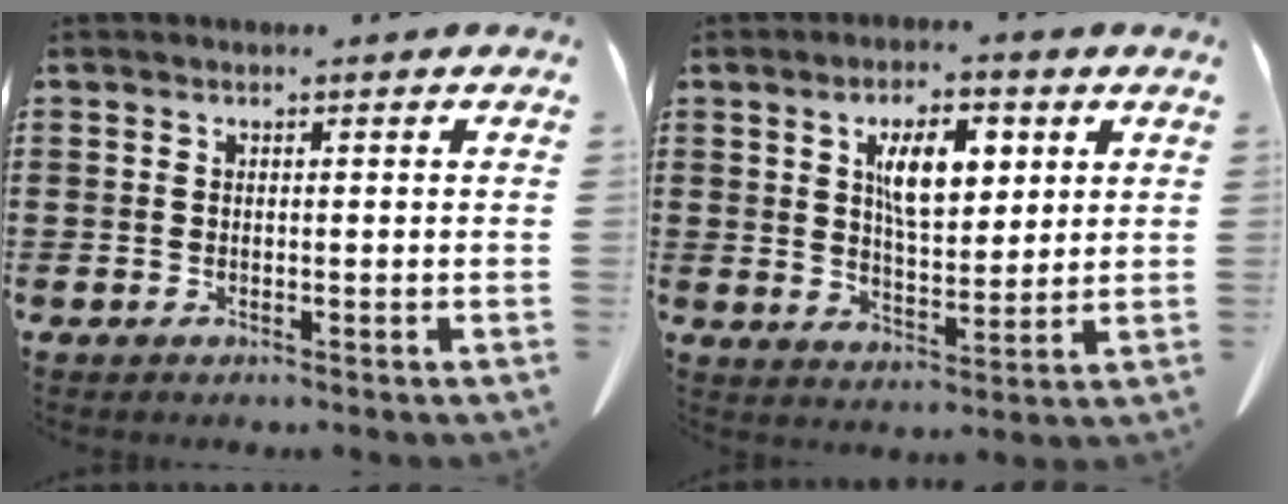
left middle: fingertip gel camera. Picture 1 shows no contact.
{"total": 9.3, "force": [4.2, 3.7, 7.4], "torque": [-0.130, -0.004, 0.067]}